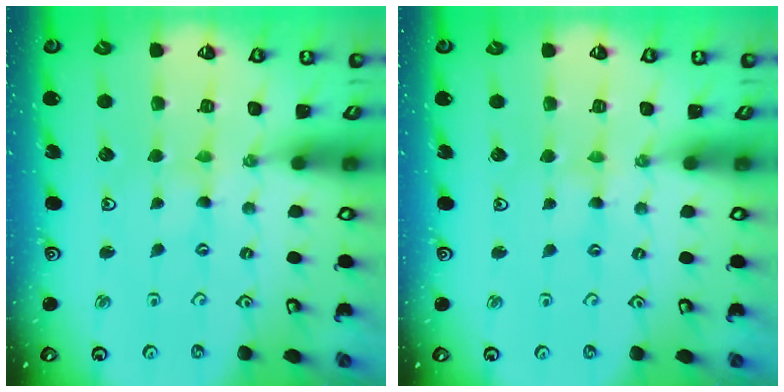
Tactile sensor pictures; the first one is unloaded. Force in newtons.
{"total": 0.9, "press": 0.8, "slide": 0.2}